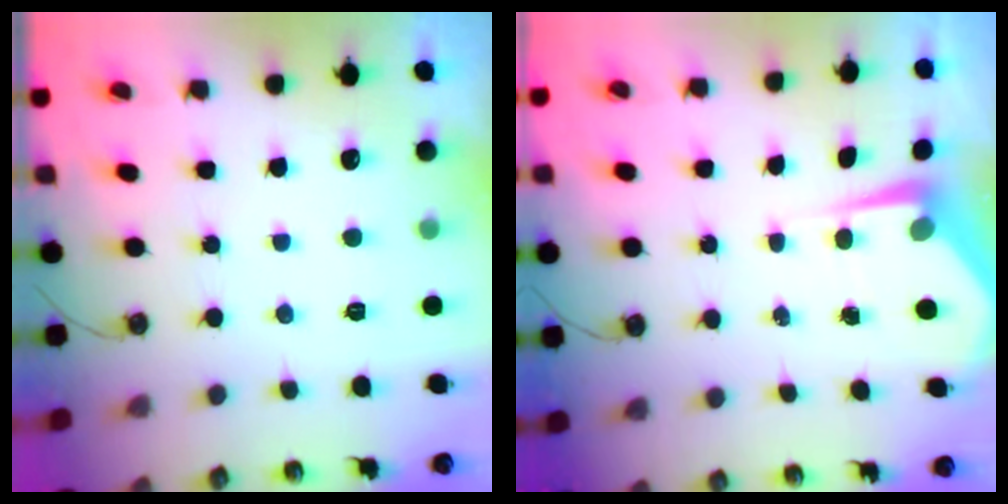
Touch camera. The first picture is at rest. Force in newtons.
{"total": 4.2, "press": 4.2, "slide": 0.6}